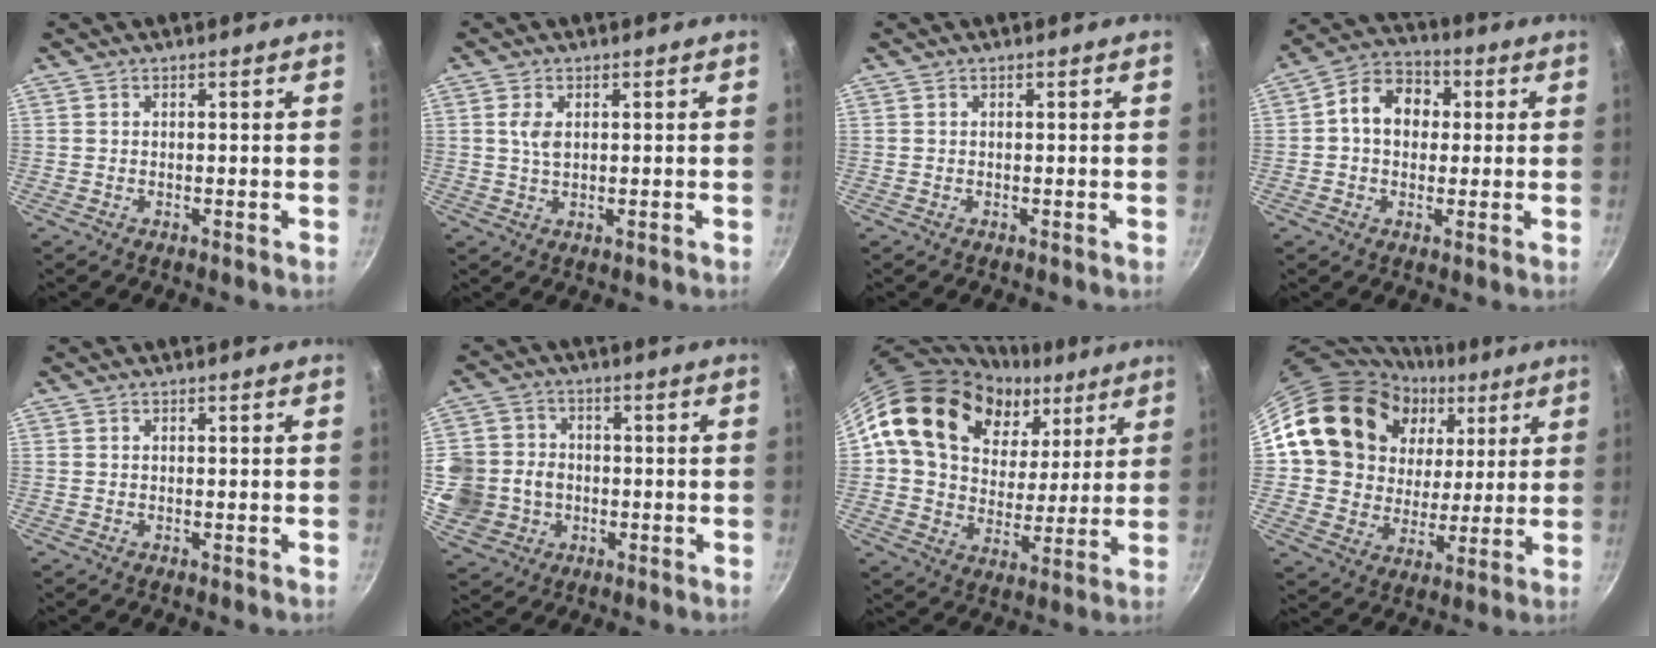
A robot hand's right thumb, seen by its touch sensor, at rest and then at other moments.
{"total": 3.2, "force": [0.7, 1.8, 2.6], "torque": [-0.048, -0.002, 0.016]}
{"total": 0.0}
{"total": 10.1, "force": [1.2, 8.0, 6.2], "torque": [-0.067, 0.023, 0.000]}
{"total": 0.0}
{"total": 14.8, "force": [-1.8, 13.4, 6.2], "torque": [-0.130, 0.023, -0.028]}
{"total": 21.9, "force": [10.6, 15.3, 11.4], "torque": [-0.162, -0.016, 0.183]}
{"total": 20.8, "force": [8.4, 16.4, 9.8], "torque": [-0.149, -0.004, 0.151]}